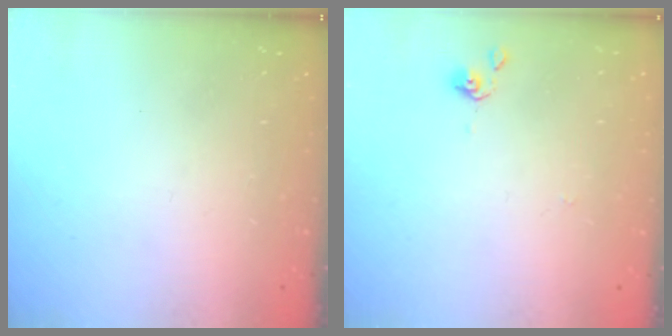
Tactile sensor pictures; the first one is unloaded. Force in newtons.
{"total": 0.0}